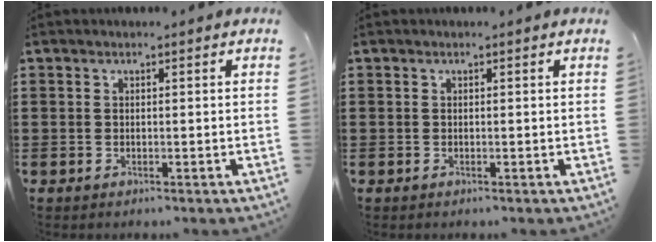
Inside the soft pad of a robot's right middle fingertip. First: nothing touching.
{"total": 0.0}